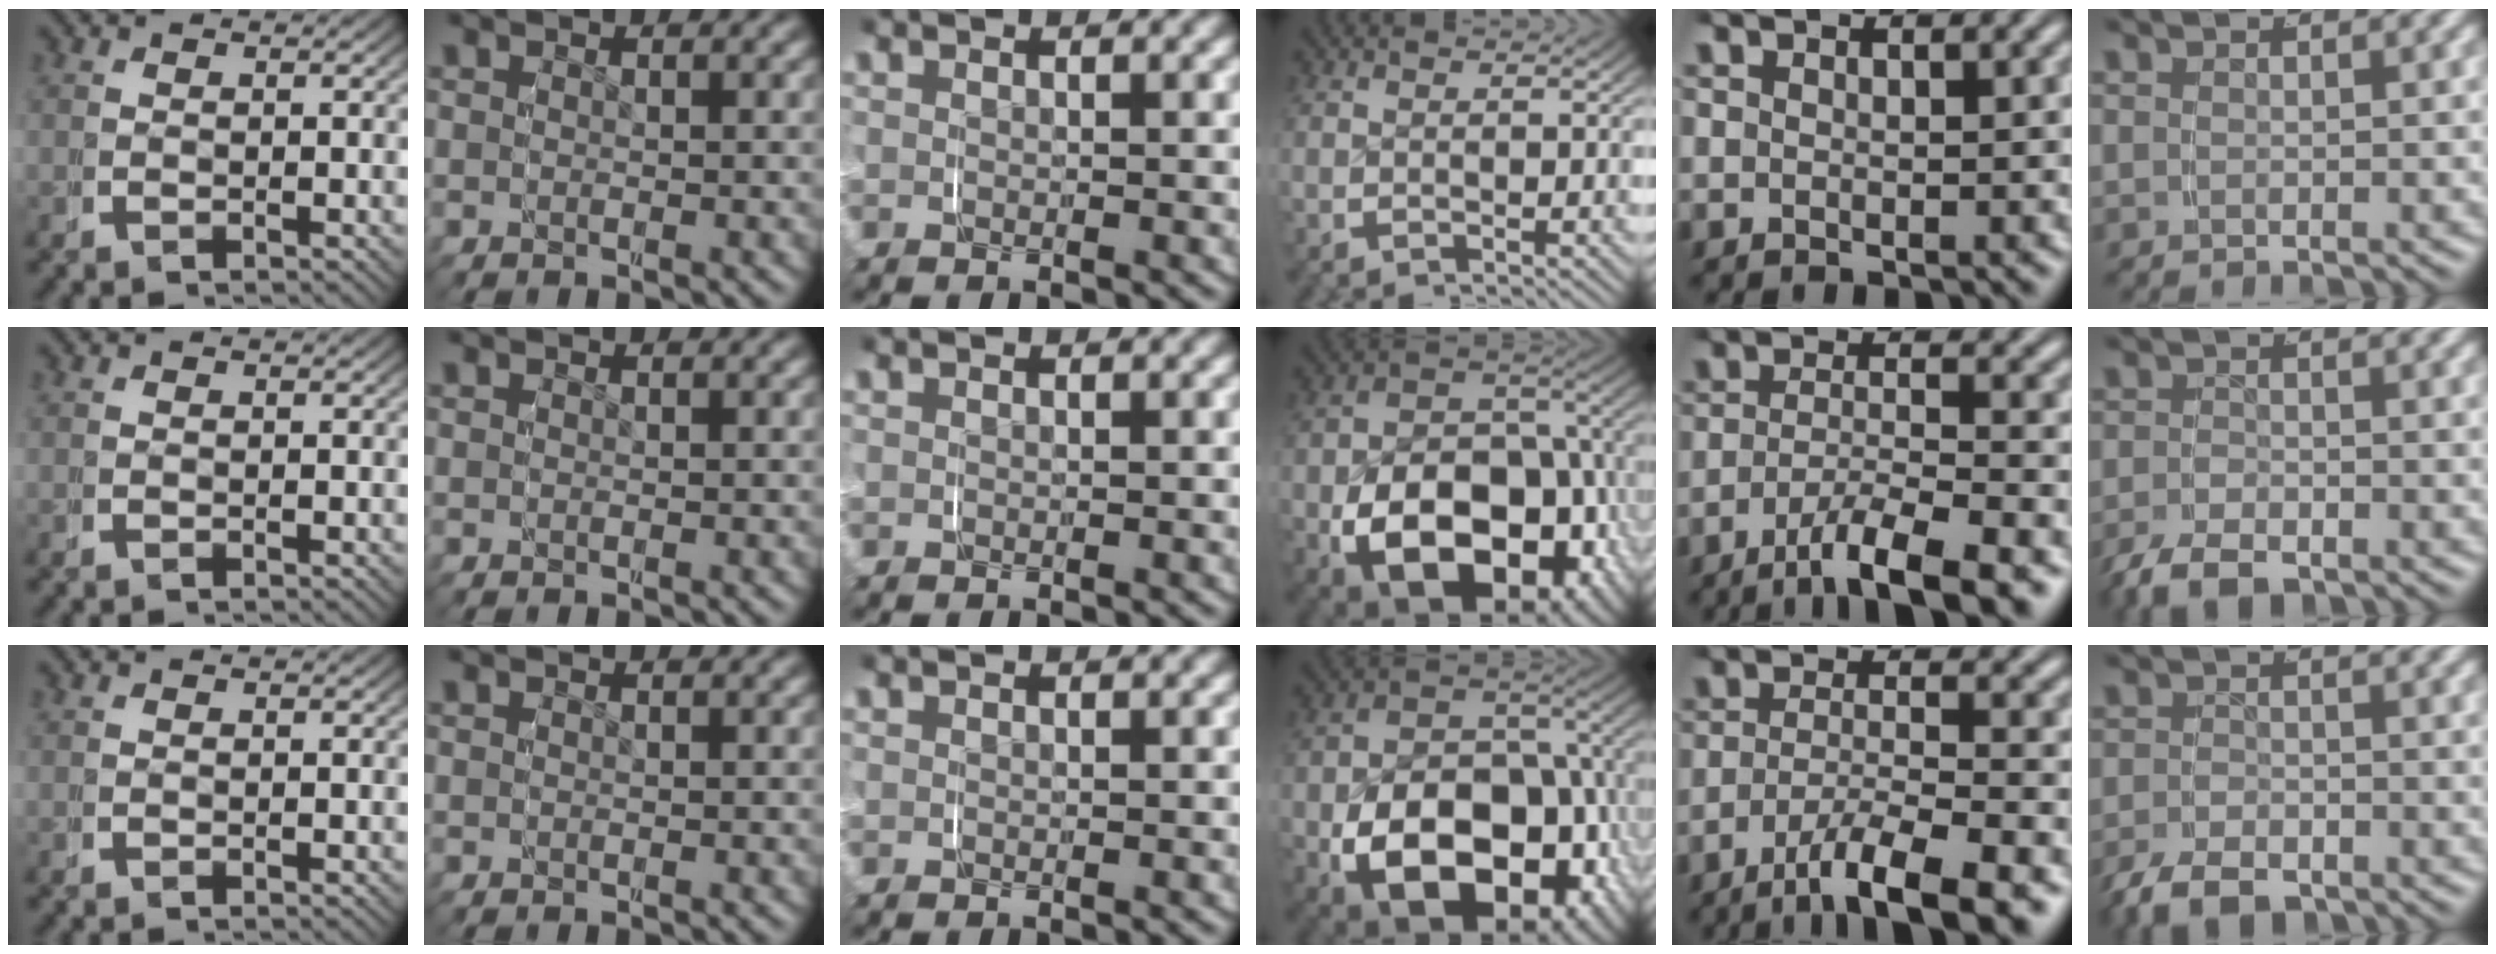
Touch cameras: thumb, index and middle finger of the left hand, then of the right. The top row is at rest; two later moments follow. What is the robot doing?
{"motion": "grasp_and_lifting", "object": "paper plate"}